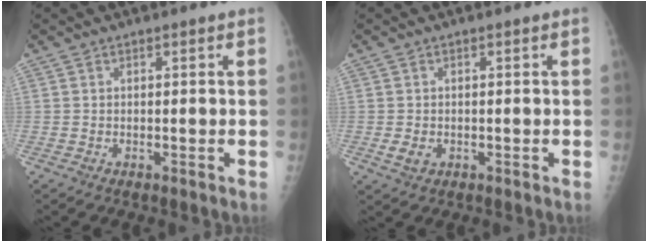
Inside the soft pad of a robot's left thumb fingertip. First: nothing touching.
{"total": 2.3, "force": [-0.4, 1.8, 1.3], "torque": [-0.022, -0.003, 0.000]}